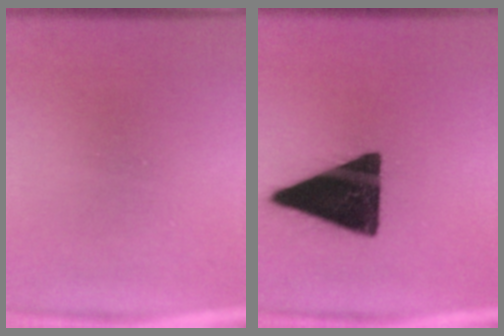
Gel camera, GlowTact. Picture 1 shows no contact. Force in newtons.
{"total": 16.6}